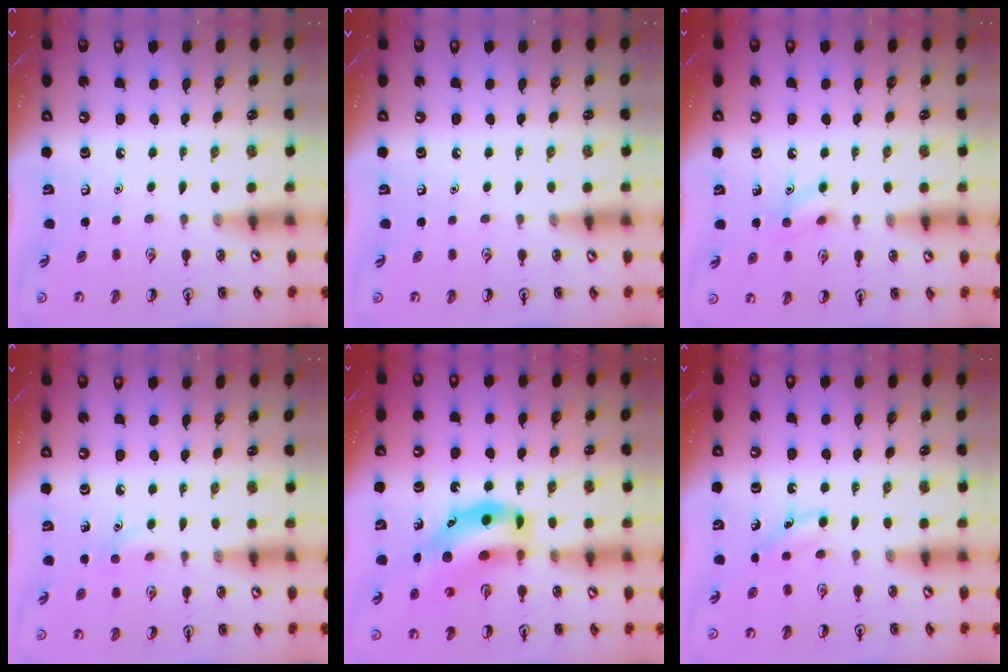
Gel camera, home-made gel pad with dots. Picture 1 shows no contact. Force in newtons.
{"total": 0.0}
{"total": 7.8, "press": 7.7, "slide": 1.2}
{"total": 6.2, "press": 6.0, "slide": 1.7}
{"total": 17.1, "press": 16.6, "slide": 3.8}
{"total": 3.9, "press": 3.7, "slide": 1.3}